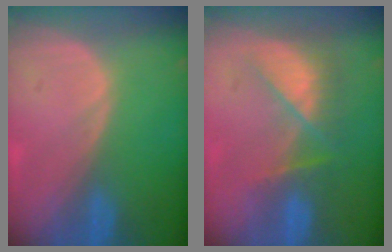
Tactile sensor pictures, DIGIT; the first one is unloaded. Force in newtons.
{"total": 8.2, "press": 7.0, "slide": 4.3}